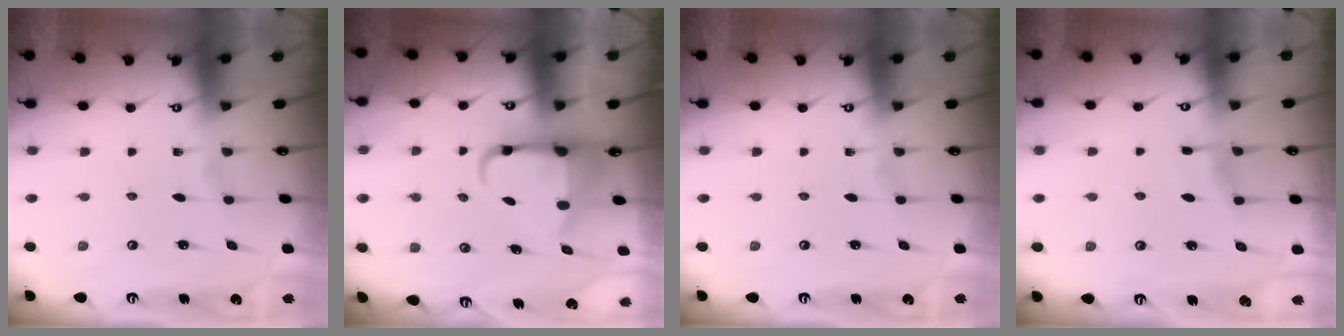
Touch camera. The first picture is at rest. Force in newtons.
{"total": 6.1, "press": 5.9, "slide": 1.7}
{"total": 0.0}
{"total": 4.6, "press": 4.6, "slide": 0.6}